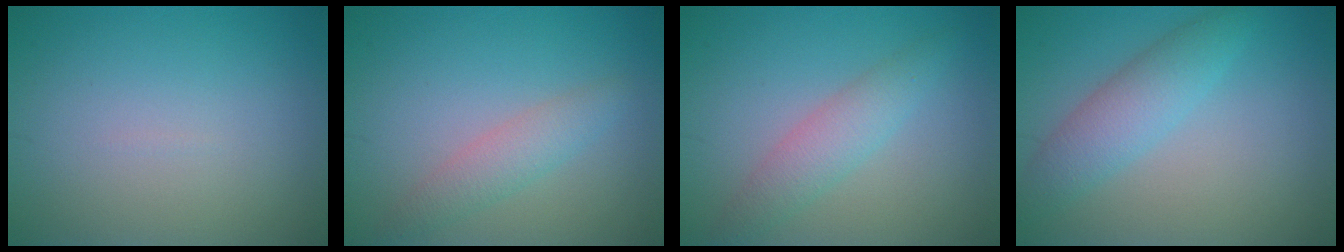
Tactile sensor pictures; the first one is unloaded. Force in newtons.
{"total": 2.3, "press": 2.3, "slide": 0.0}
{"total": 2.9, "press": 2.9, "slide": 0.1}
{"total": 3.7, "press": 3.7, "slide": 0.2}